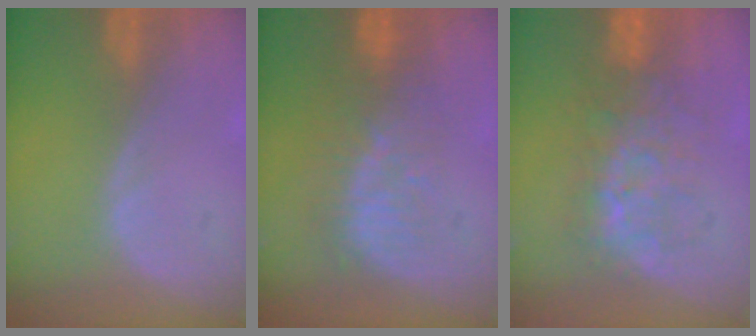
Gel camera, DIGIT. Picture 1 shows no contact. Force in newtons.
{"total": 8.4, "press": 7.5, "slide": 3.8}
{"total": 8.0, "press": 7.7, "slide": 2.0}